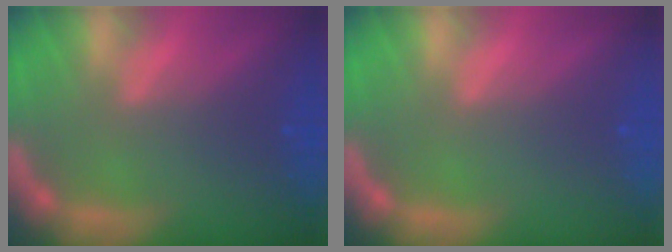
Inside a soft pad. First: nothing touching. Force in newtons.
{"total": 0.0}